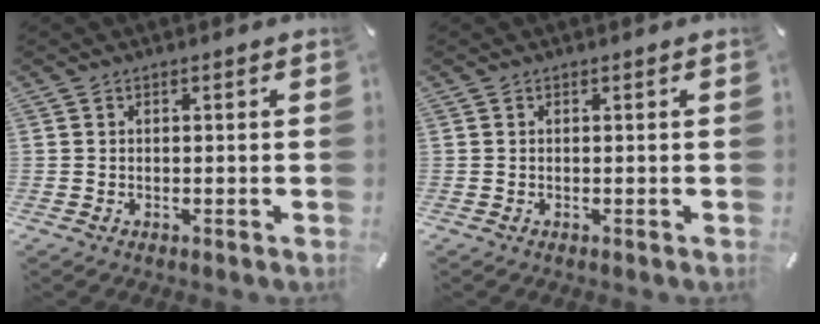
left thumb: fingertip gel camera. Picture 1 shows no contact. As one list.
[{"total": 0.0}]